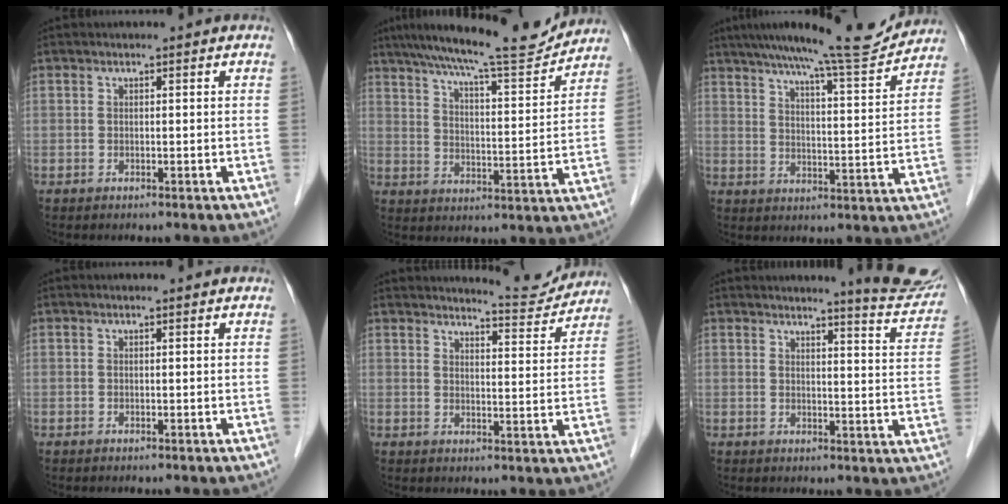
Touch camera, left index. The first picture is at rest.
{"total": 15.6, "force": [14.2, 0.7, 6.4], "torque": [-0.106, -0.004, 0.208]}
{"total": 15.1, "force": [13.7, 0.0, 6.2], "torque": [-0.096, -0.009, 0.193]}
{"total": 0.0}
{"total": 7.3, "force": [7.3, 0.1, 0.1], "torque": [-0.006, -0.017, 0.090]}
{"total": 8.8, "force": [8.5, 0.0, 2.4], "torque": [-0.023, -0.045, 0.085]}